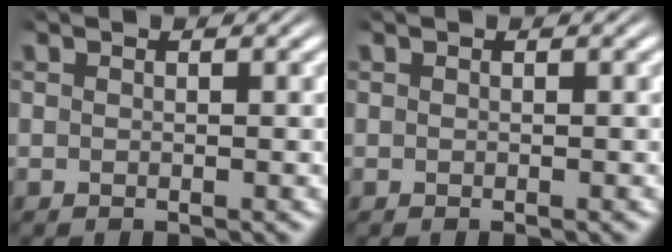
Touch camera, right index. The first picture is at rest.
{"total": 0.0}